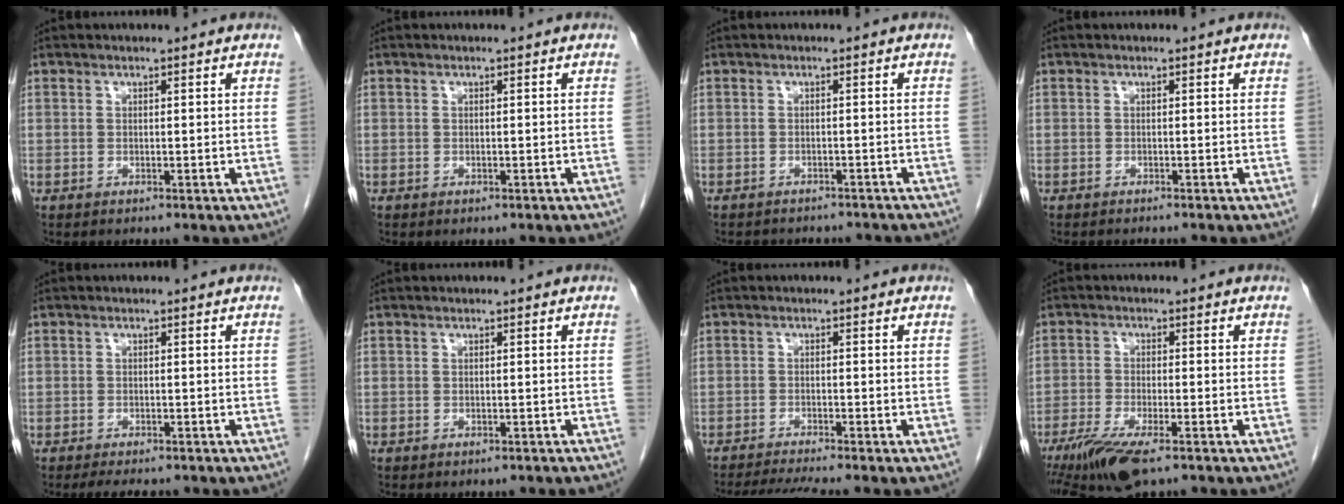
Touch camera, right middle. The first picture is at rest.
{"total": 0.7, "force": [-0.5, 0.3, 0.3], "torque": [-0.009, -0.001, -0.004]}
{"total": 9.7, "force": [-8.9, 2.9, 2.8], "torque": [-0.041, 0.004, -0.093]}
{"total": 3.6, "force": [-3.2, 0.3, 1.6], "torque": [-0.017, -0.003, -0.040]}
{"total": 4.1, "force": [-3.4, 1.4, 1.9], "torque": [-0.025, -0.009, -0.046]}
{"total": 1.9, "force": [-1.6, 0.7, 0.8], "torque": [-0.013, -0.003, -0.016]}
{"total": 5.9, "force": [-5.2, -1.3, 2.5], "torque": [-0.042, -0.020, -0.086]}
{"total": 9.3, "force": [-6.2, 1.9, 6.7], "torque": [-0.120, -0.022, -0.106]}